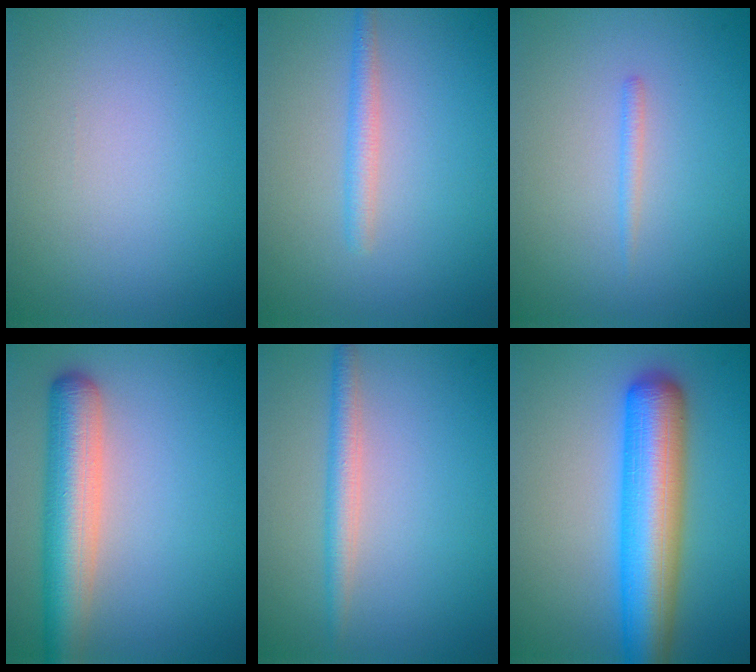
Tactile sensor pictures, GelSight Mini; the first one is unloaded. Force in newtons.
{"total": 1.7, "press": 1.7, "slide": 0.1}
{"total": 0.8, "press": 0.8, "slide": 0.1}
{"total": 6.3, "press": 6.3, "slide": 0.4}
{"total": 2.3, "press": 2.3, "slide": 0.1}
{"total": 8.6, "press": 8.6, "slide": 0.2}